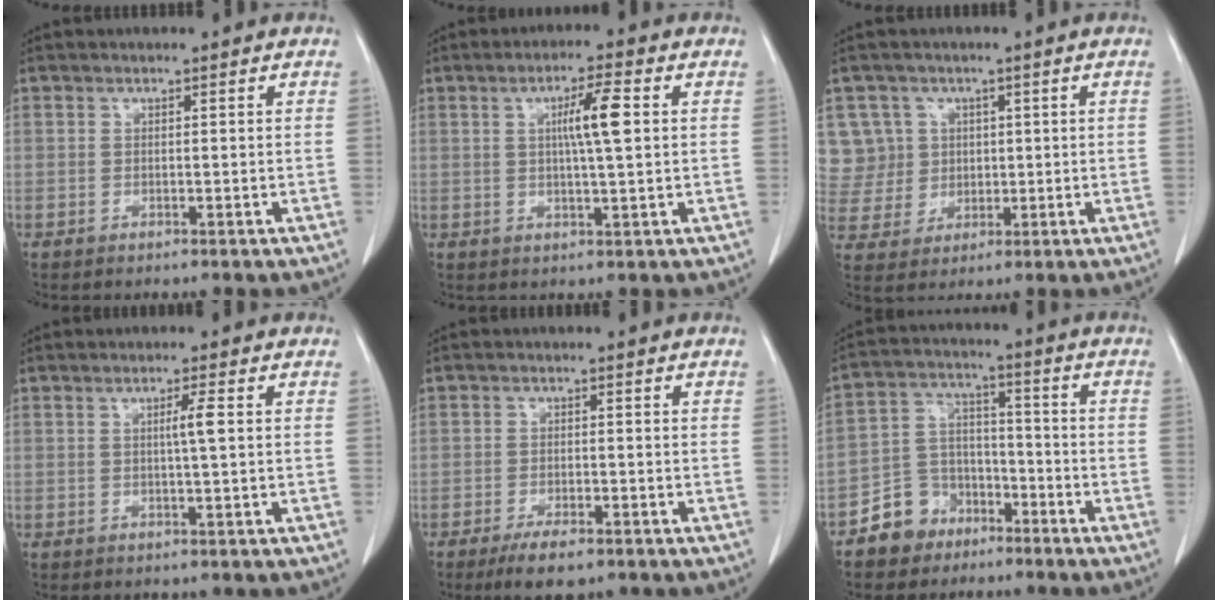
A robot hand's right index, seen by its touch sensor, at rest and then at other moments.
{"total": 6.0, "force": [1.2, 0.1, 5.9], "torque": [-0.101, 0.001, 0.019]}
{"total": 8.9, "force": [2.9, 8.4, 0.4], "torque": [-0.013, 0.035, 0.074]}
{"total": 2.3, "force": [0.3, -0.4, 2.2], "torque": [-0.040, -0.001, 0.004]}
{"total": 4.5, "force": [-3.1, 1.4, 3.0], "torque": [-0.054, -0.005, -0.047]}
{"total": 8.3, "force": [-5.4, 6.1, 1.6], "torque": [-0.032, 0.020, -0.094]}